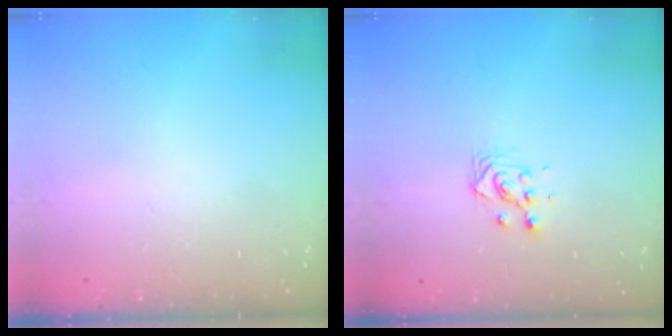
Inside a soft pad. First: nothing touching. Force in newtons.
{"total": 3.8, "press": 3.8, "slide": 0.3}